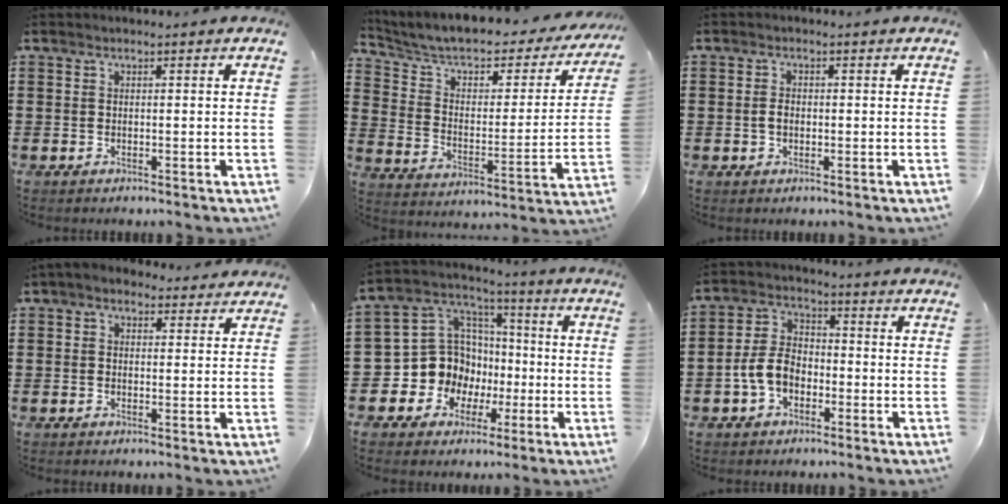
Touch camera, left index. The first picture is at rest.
{"total": 5.6, "force": [4.1, 2.4, 2.9], "torque": [-0.078, -0.031, 0.065]}
{"total": 1.9, "force": [-0.1, 1.1, 1.5], "torque": [-0.037, 0.003, -0.005]}
{"total": 2.8, "force": [2.2, 1.4, 0.8], "torque": [-0.024, 0.001, 0.041]}
{"total": 11.3, "force": [-2.0, 10.7, 3.2], "torque": [-0.117, -0.001, -0.027]}
{"total": 6.1, "force": [-2.2, 4.1, 4.0], "torque": [-0.099, 0.007, -0.049]}